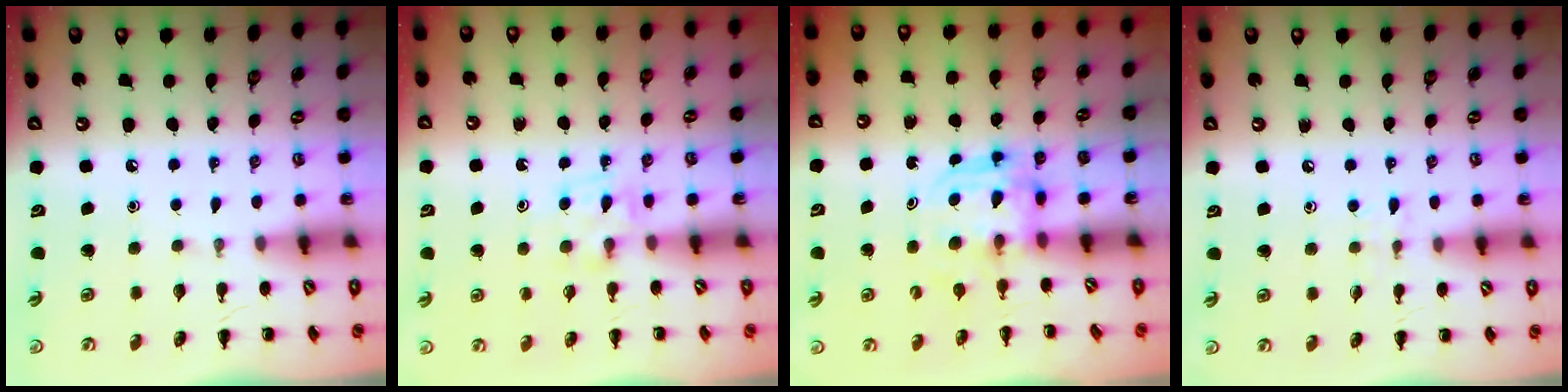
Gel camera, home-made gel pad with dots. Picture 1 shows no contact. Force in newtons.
{"total": 6.2, "press": 6.0, "slide": 1.4}
{"total": 3.6, "press": 3.6, "slide": 0.2}
{"total": 4.4, "press": 4.0, "slide": 1.7}